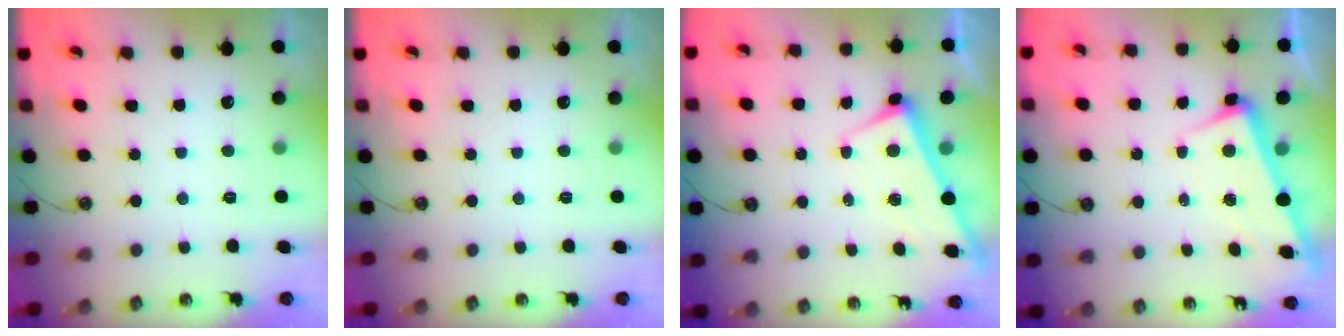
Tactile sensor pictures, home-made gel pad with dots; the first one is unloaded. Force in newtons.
{"total": 0.0}
{"total": 2.7, "press": 2.7, "slide": 0.4}
{"total": 3.0, "press": 2.9, "slide": 0.8}